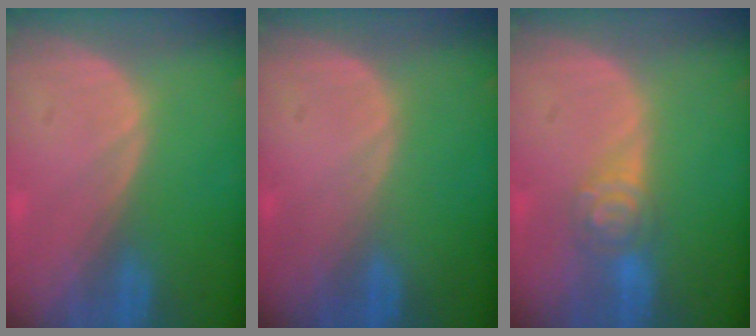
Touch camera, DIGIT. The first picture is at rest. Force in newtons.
{"total": 0.0}
{"total": 4.3, "press": 4.3, "slide": 0.2}